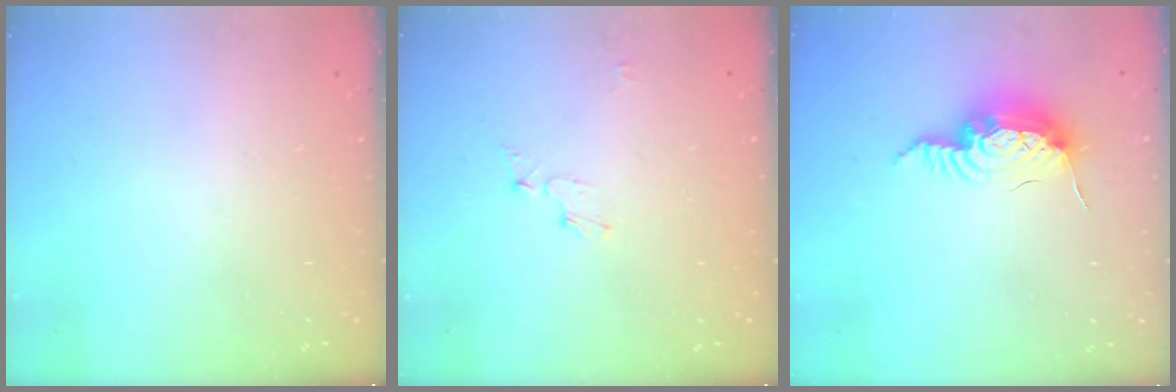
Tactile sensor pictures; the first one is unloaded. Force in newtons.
{"total": 4.2, "press": 4.1, "slide": 0.4}
{"total": 15.0, "press": 14.9, "slide": 0.9}